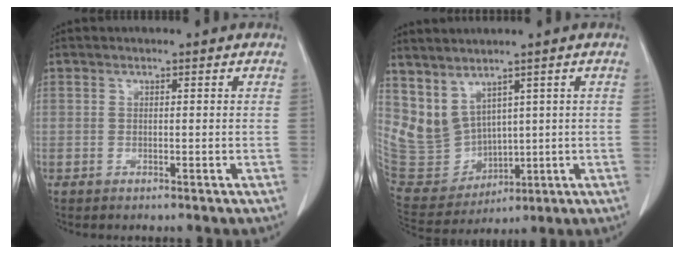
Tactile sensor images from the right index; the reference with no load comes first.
{"total": 9.7, "force": [5.0, 6.9, 4.7], "torque": [-0.107, 0.008, 0.133]}